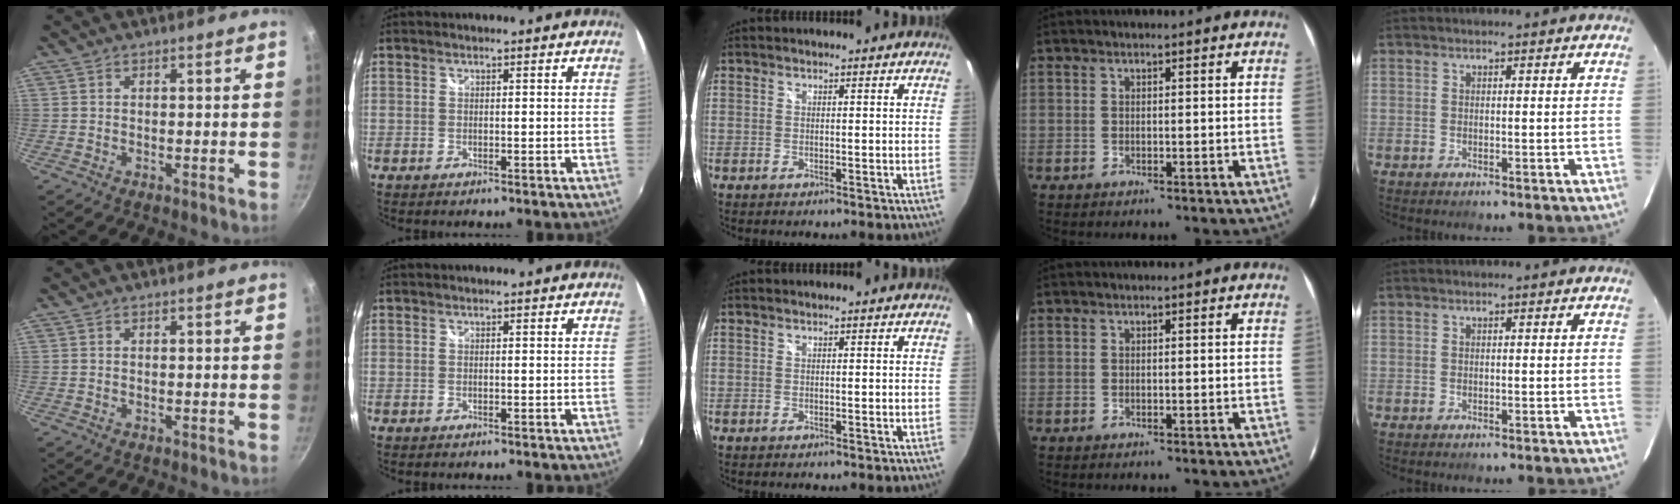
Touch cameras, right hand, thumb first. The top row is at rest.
{}